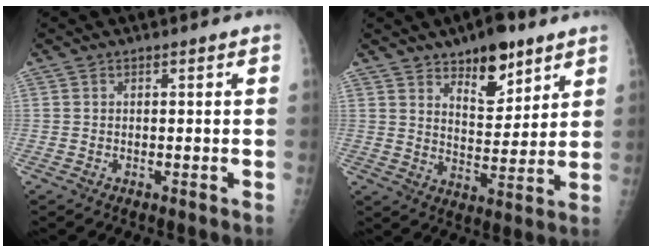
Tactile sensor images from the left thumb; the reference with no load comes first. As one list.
[{"total": 11.1, "force": [7.3, 5.1, 6.7], "torque": [-0.070, -0.048, 0.118]}]